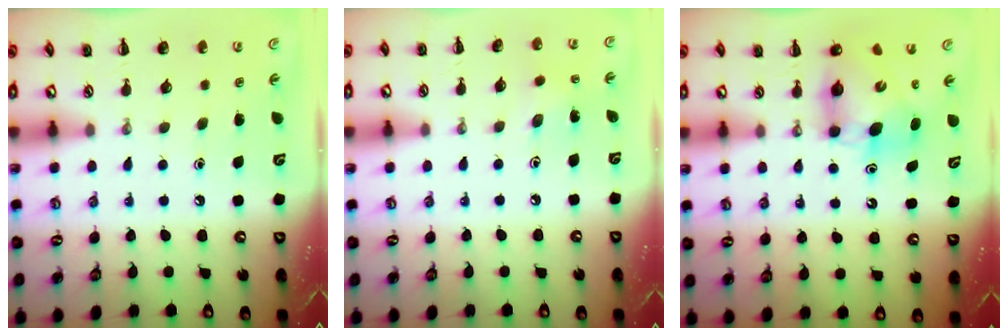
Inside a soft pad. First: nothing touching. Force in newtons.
{"total": 2.3, "press": 2.1, "slide": 0.9}
{"total": 6.8, "press": 6.7, "slide": 1.3}